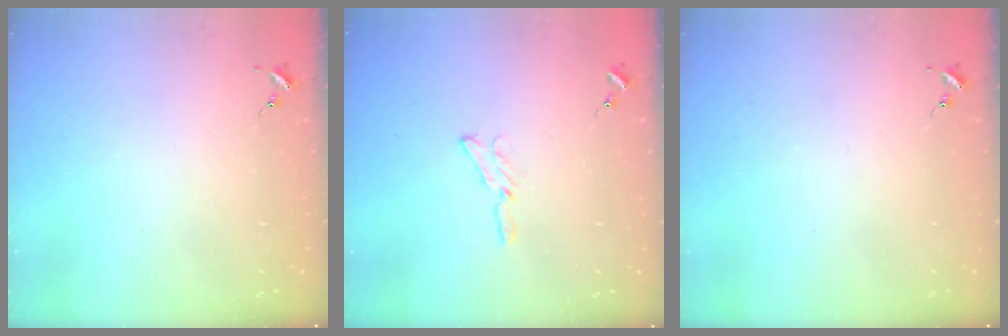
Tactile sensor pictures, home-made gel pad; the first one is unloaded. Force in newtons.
{"total": 4.4, "press": 4.4, "slide": 0.5}
{"total": 0.0}